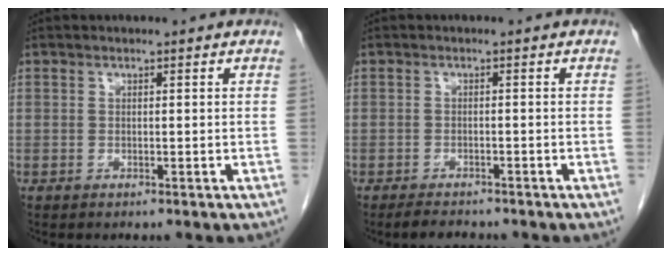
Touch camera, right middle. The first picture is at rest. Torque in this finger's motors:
{"motor_torque": [0.49, -0.10, 0.00, 0.01]}